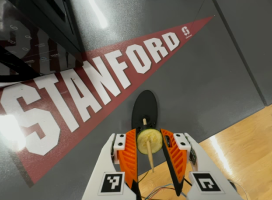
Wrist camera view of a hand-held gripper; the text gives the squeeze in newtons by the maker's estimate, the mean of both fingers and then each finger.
{"total": 5.1, "left": 4.9, "right": 5.4}